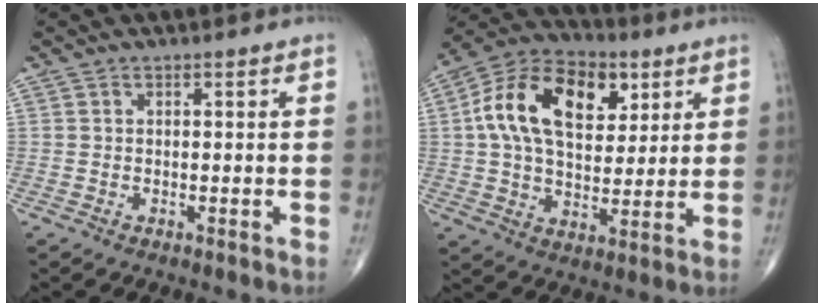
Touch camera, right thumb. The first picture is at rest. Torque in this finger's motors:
{"motor_torque": [-0.15, 3.30, 0.47, -0.30, 0.19]}